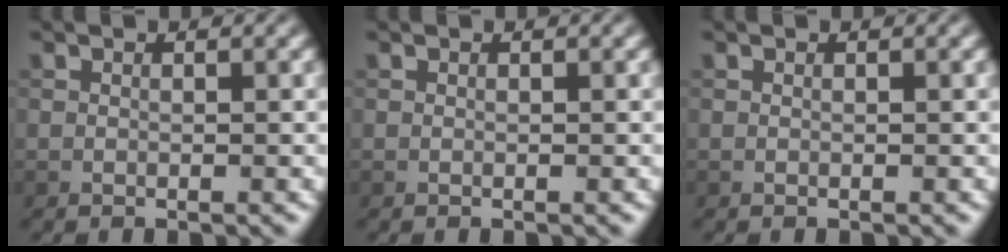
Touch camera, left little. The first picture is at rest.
{"total": 0.0}
{"total": 0.0}